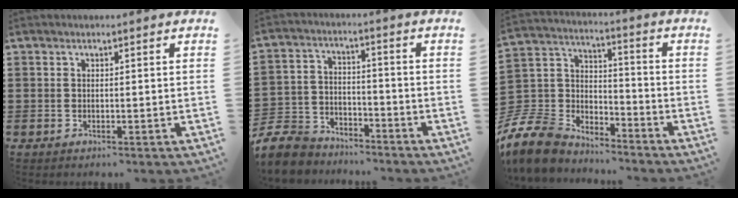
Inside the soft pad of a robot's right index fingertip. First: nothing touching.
{"total": 7.8, "force": [-7.4, 2.2, 1.0], "torque": [-0.041, 0.011, -0.151]}
{"total": 9.3, "force": [-7.9, 4.4, 2.3], "torque": [-0.099, 0.000, -0.164]}